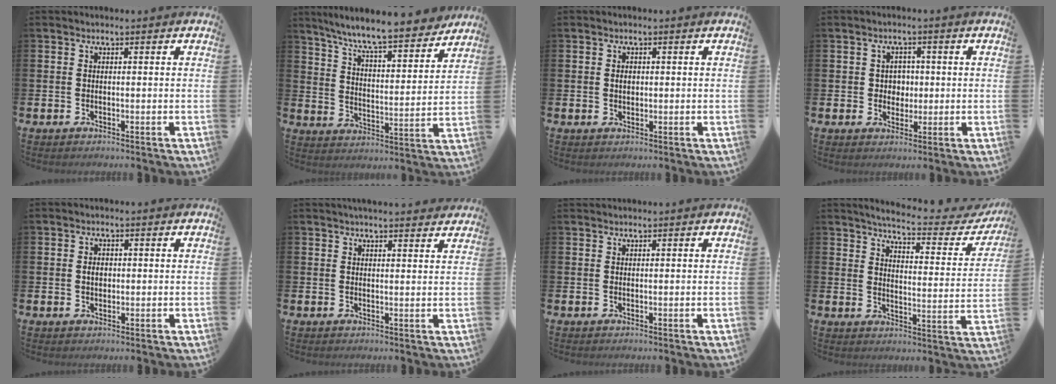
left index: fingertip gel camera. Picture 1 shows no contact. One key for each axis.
{"total": 9.5, "fx": 8.8, "fy": 0.5, "fz": 3.4, "tx": -0.098, "ty": -0.061, "tz": 0.151}
{"total": 1.1, "fx": 0.2, "fy": 0.8, "fz": 0.7, "tx": -0.007, "ty": 0.004, "tz": 0.001}
{"total": 2.8, "fx": 0.6, "fy": 2.6, "fz": 1.0, "tx": -0.012, "ty": 0.004, "tz": 0.003}
{"total": 1.6, "fx": 0.2, "fy": 1.2, "fz": 1.0, "tx": -0.006, "ty": 0.003, "tz": -0.001}
{"total": 2.8, "fx": 2.8, "fy": 0.0, "fz": 0.3, "tx": -0.004, "ty": -0.014, "tz": 0.049}
{"total": 0.0}
{"total": 5.4, "fx": 5.0, "fy": 0.4, "fz": 2.0, "tx": -0.051, "ty": -0.039, "tz": 0.079}